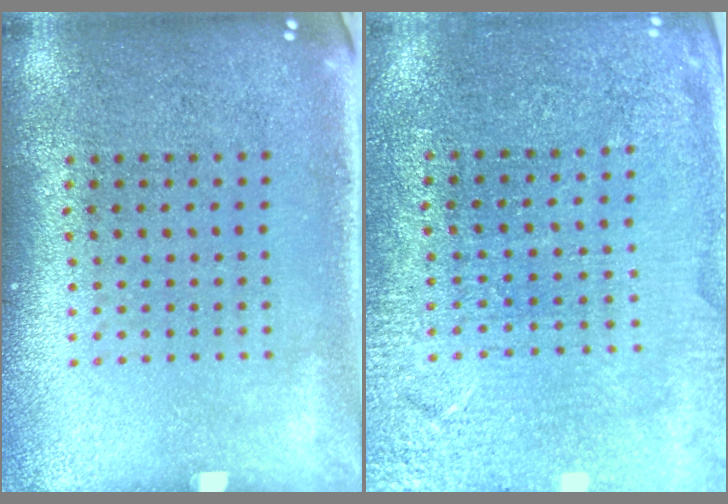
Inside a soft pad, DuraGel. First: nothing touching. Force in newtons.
{"total": 2.8, "press": 2.8, "slide": 0.1}